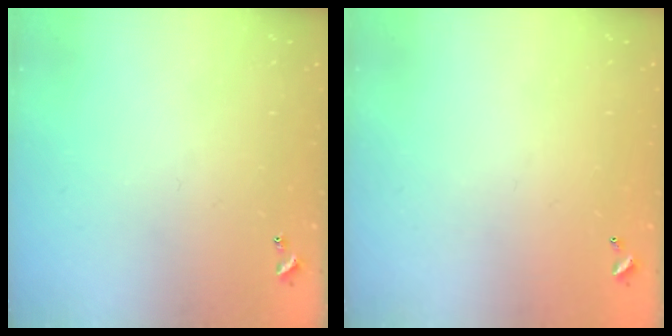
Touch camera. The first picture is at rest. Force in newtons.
{"total": 2.9, "press": 2.9, "slide": 0.1}